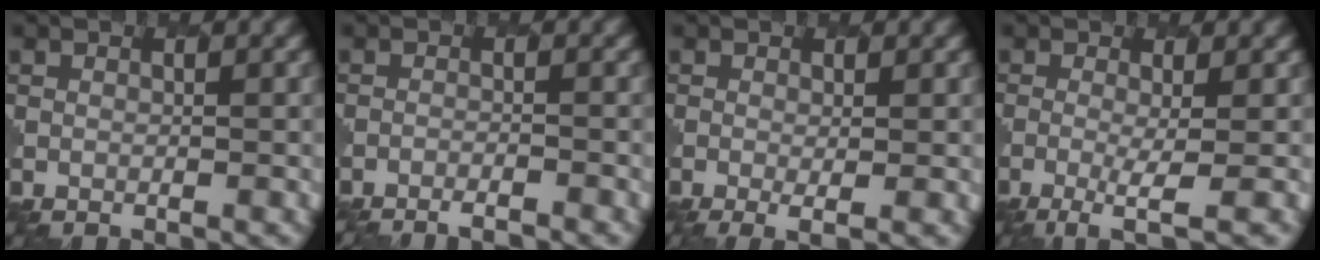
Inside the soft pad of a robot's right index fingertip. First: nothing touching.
{"total": 3.8, "force": [-3.5, 0.5, 1.2], "torque": [-0.010, 0.005, -0.054]}
{"total": 2.2, "force": [-0.3, 0.5, 2.1], "torque": [-0.038, -0.008, -0.002]}
{"total": 3.2, "force": [-1.0, 0.5, 3.0], "torque": [-0.056, -0.004, -0.024]}